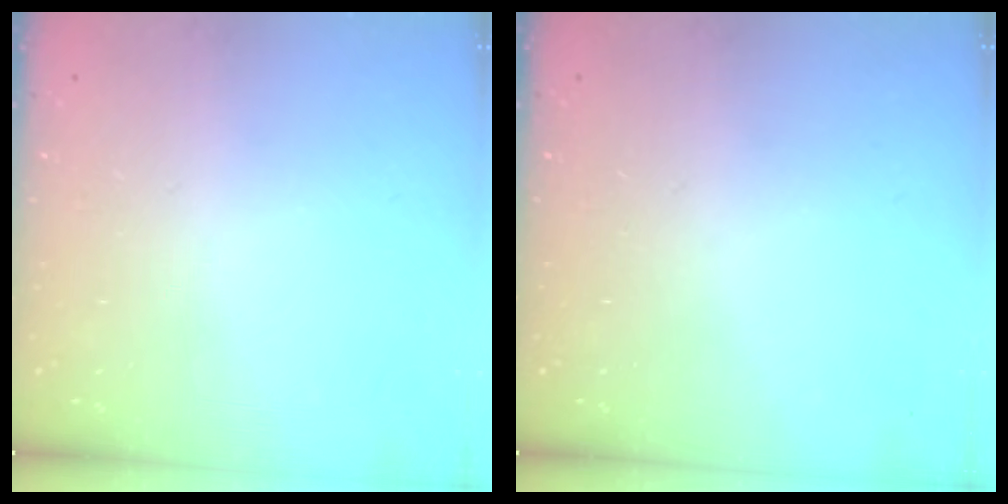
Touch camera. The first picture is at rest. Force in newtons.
{"total": 0.0}